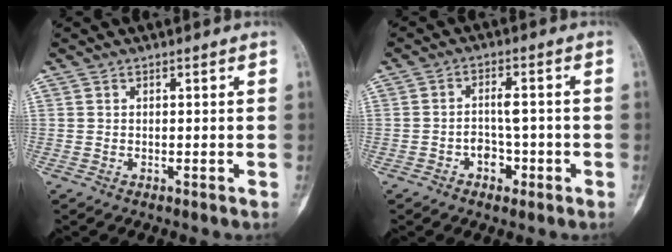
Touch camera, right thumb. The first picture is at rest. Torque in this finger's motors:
{"motor_torque": [1.06, 3.47, 0.25, -0.80, 0.01]}